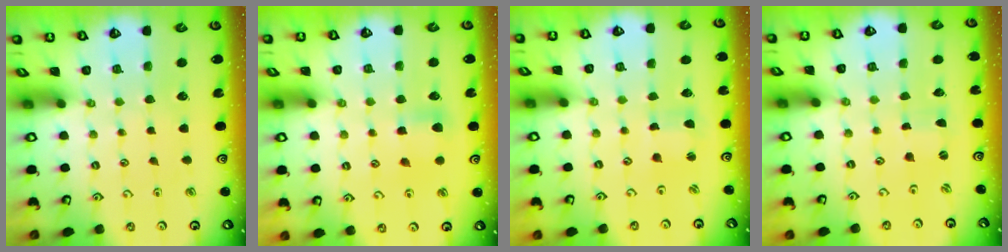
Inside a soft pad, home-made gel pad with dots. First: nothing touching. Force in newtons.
{"total": 5.7, "press": 5.6, "slide": 0.9}
{"total": 1.5, "press": 1.5, "slide": 0.2}
{"total": 0.0}